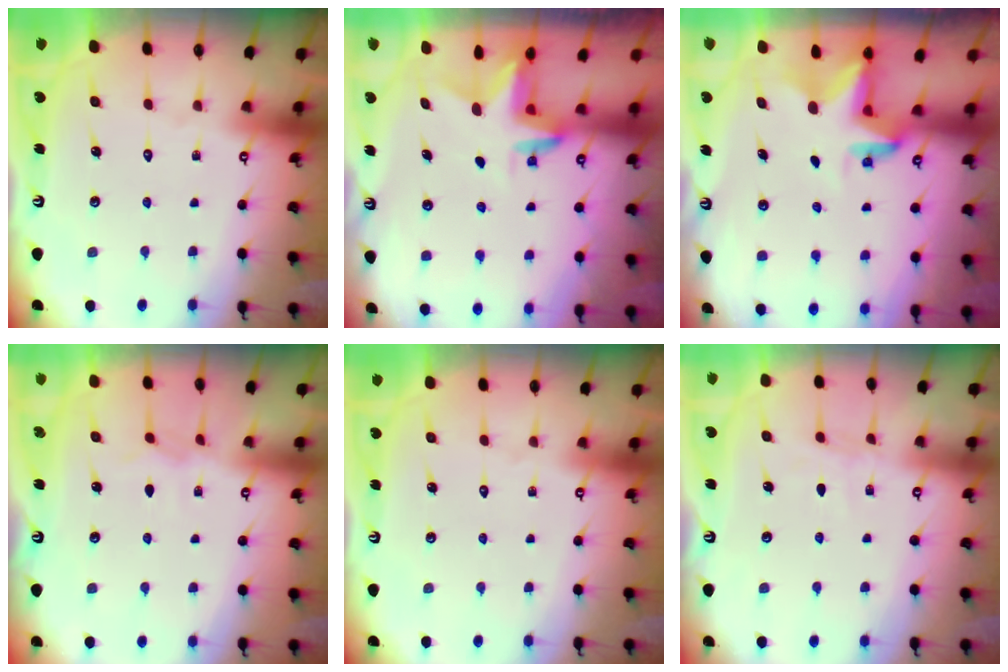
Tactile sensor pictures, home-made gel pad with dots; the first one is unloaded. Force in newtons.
{"total": 3.1, "press": 3.1, "slide": 0.2}
{"total": 2.9, "press": 2.9, "slide": 0.1}
{"total": 4.5, "press": 4.4, "slide": 0.7}
{"total": 0.0}
{"total": 3.9, "press": 3.9, "slide": 0.5}